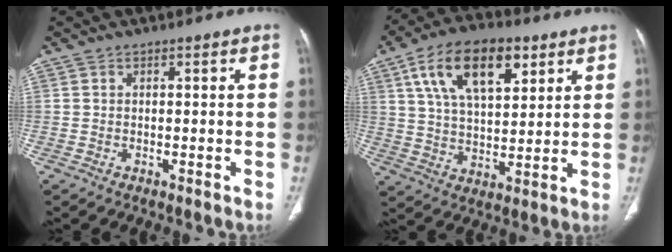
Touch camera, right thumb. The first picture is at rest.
{"total": 16.9, "force": [7.7, 8.6, 12.4], "torque": [-0.186, -0.014, 0.134]}